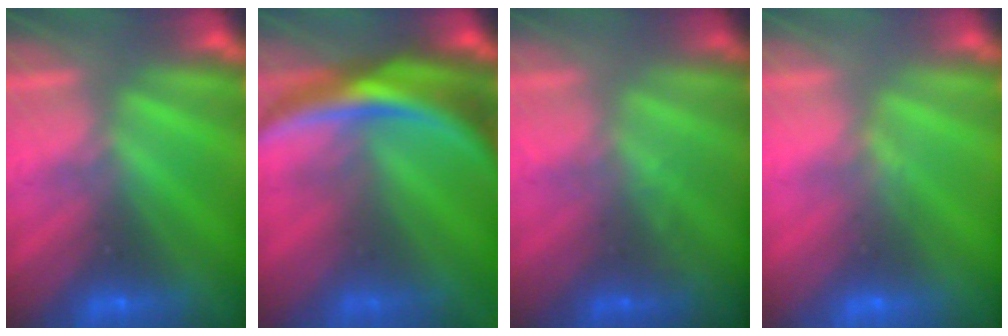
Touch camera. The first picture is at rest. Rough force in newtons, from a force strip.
{"total": 7.7}
{"total": 1.4}
{"total": 5.0}